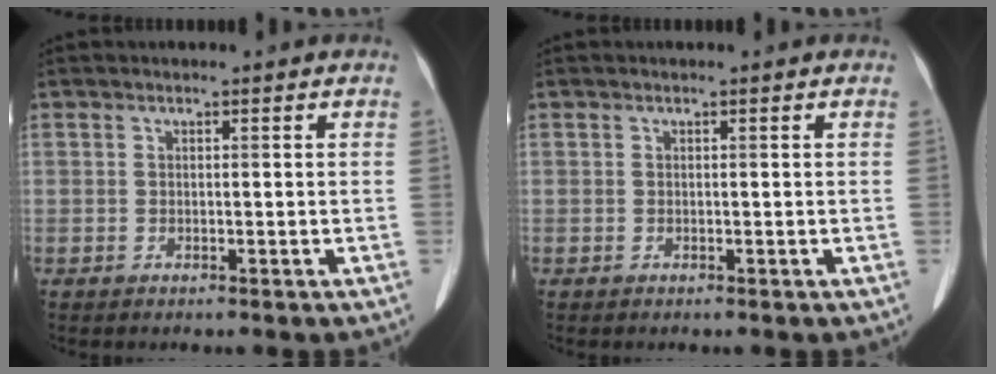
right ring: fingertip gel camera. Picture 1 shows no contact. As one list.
[{"total": 0.0}]